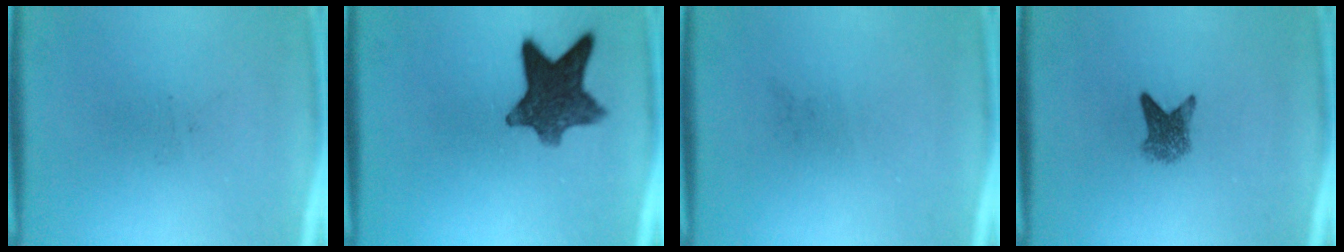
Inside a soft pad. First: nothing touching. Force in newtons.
{"total": 10.6}
{"total": 0.0}
{"total": 3.3}